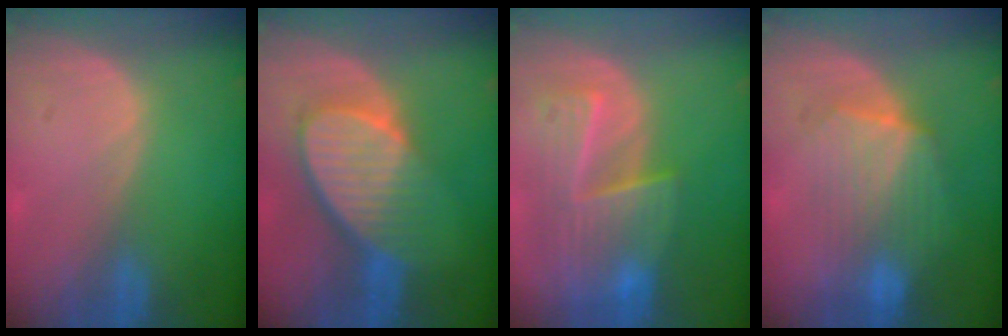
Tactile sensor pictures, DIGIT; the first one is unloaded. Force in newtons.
{"total": 9.0, "press": 8.1, "slide": 3.9}
{"total": 9.5, "press": 8.4, "slide": 4.5}
{"total": 7.1, "press": 7.0, "slide": 0.9}